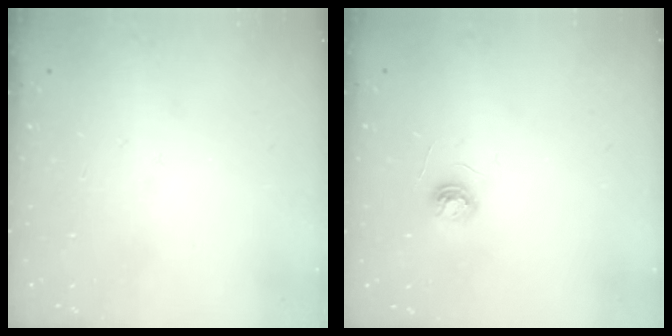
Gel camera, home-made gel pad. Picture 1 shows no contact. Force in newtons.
{"total": 4.4, "press": 4.4, "slide": 0.5}